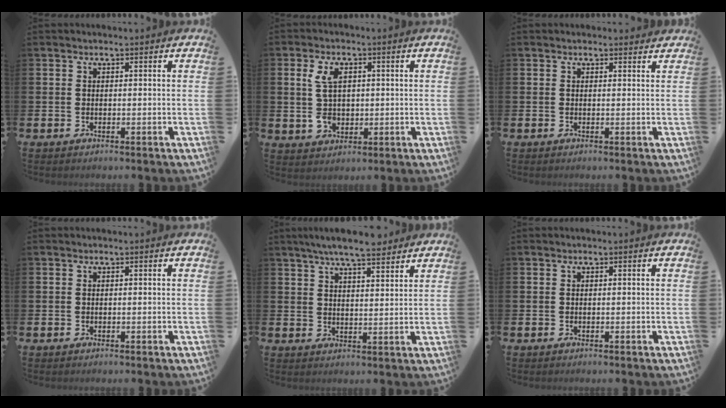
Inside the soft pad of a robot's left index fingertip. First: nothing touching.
{"total": 5.9, "force": [1.4, 3.7, 4.4], "torque": [-0.081, 0.009, 0.022]}
{"total": 0.6, "force": [0.6, 0.3, 0.1], "torque": [0.007, 0.000, 0.009]}
{"total": 0.0}
{"total": 6.4, "force": [5.9, 0.9, 2.4], "torque": [-0.050, -0.021, 0.105]}
{"total": 0.0}